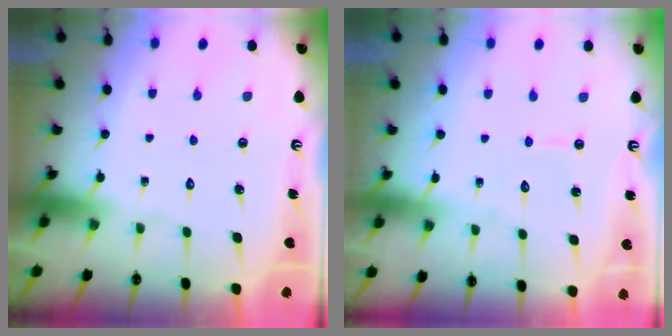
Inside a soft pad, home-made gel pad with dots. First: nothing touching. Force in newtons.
{"total": 3.2, "press": 3.2, "slide": 0.3}